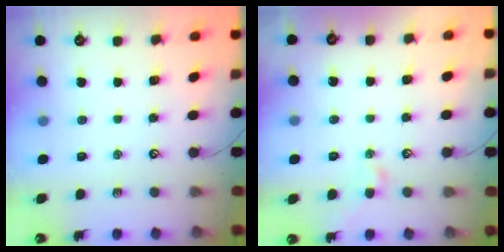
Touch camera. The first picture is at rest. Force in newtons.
{"total": 1.1, "press": 1.1, "slide": 0.2}